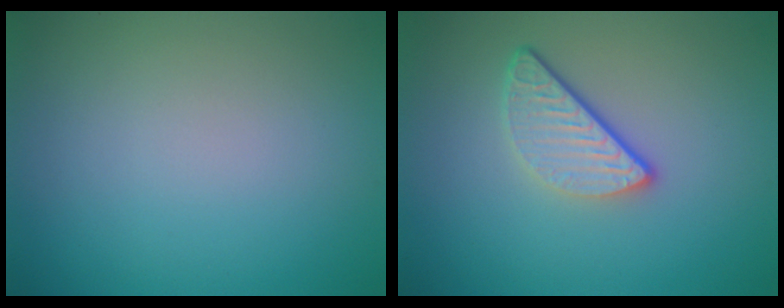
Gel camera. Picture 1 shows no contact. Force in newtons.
{"total": 3.3, "press": 2.6, "slide": 2.1}